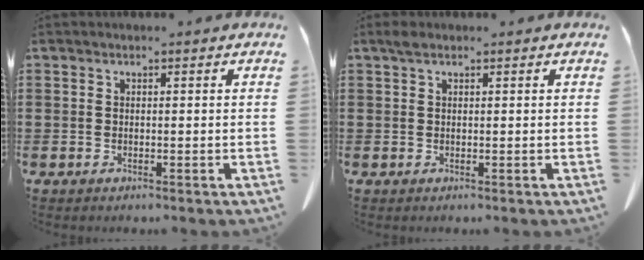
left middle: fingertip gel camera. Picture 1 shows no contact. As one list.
[{"total": 1.1, "force": [0.6, 0.4, 0.8], "torque": [-0.018, 0.002, 0.011]}]